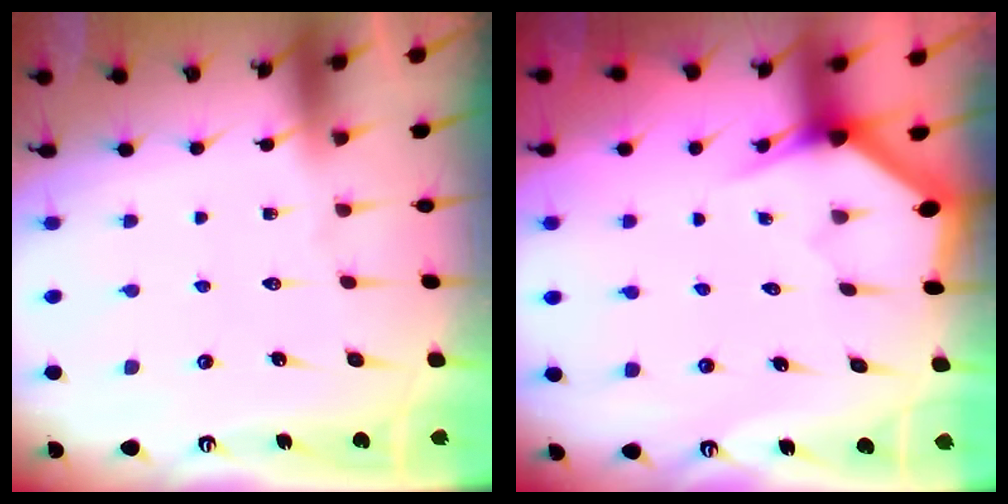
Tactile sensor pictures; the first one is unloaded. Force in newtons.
{"total": 3.1, "press": 3.1, "slide": 0.1}